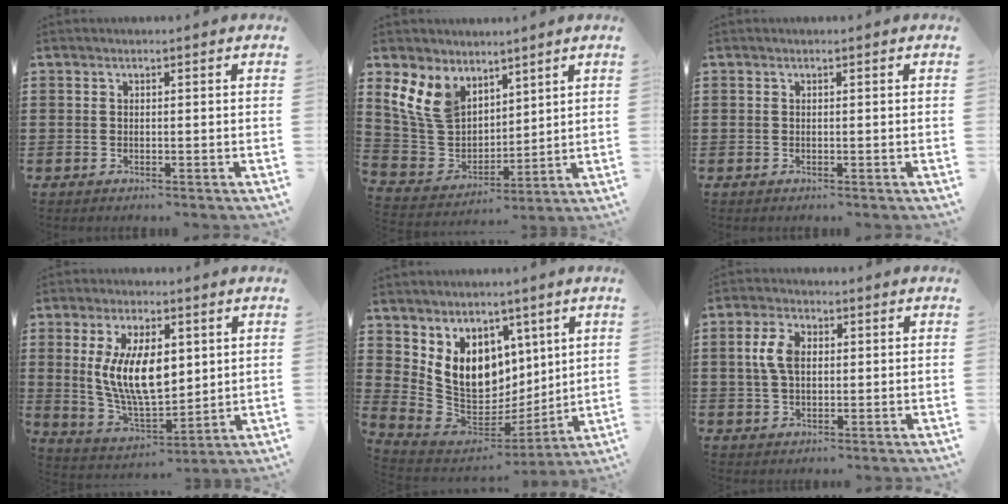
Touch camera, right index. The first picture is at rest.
{"total": 9.3, "force": [5.3, 6.7, 3.7], "torque": [-0.130, -0.017, 0.102]}
{"total": 0.0}
{"total": 11.5, "force": [2.1, 5.5, 9.9], "torque": [-0.203, 0.000, 0.036]}
{"total": 11.3, "force": [4.0, 9.1, 5.3], "torque": [-0.141, -0.036, 0.085]}
{"total": 5.0, "force": [0.7, 2.8, 4.0], "torque": [-0.101, 0.005, 0.007]}